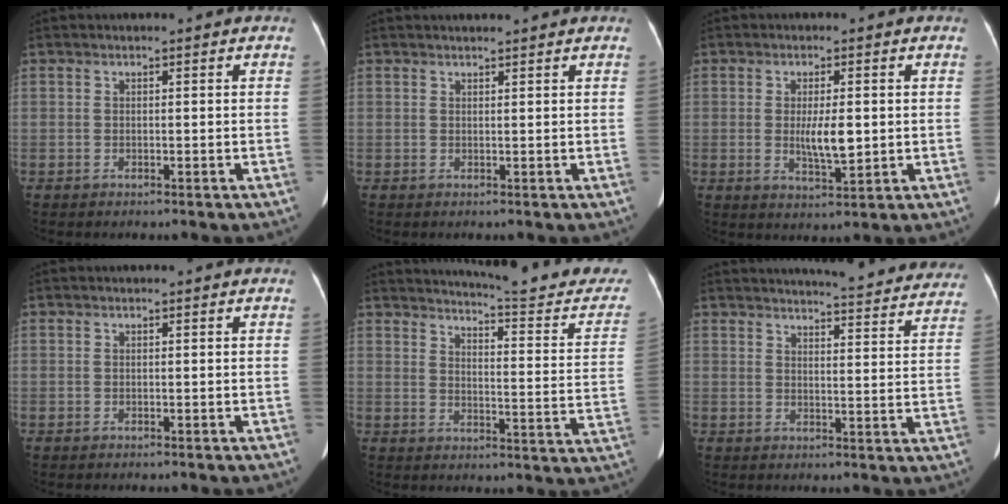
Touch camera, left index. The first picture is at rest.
{"total": 3.0, "force": [2.8, 0.2, 1.1], "torque": [-0.014, 0.020, 0.037]}
{"total": 5.1, "force": [-0.1, 1.3, 5.0], "torque": [-0.091, -0.011, 0.000]}
{"total": 0.0}
{"total": 19.2, "force": [18.2, 1.4, 6.1], "torque": [-0.078, -0.088, 0.206]}
{"total": 21.2, "force": [20.1, 2.4, 6.3], "torque": [-0.071, -0.062, 0.221]}